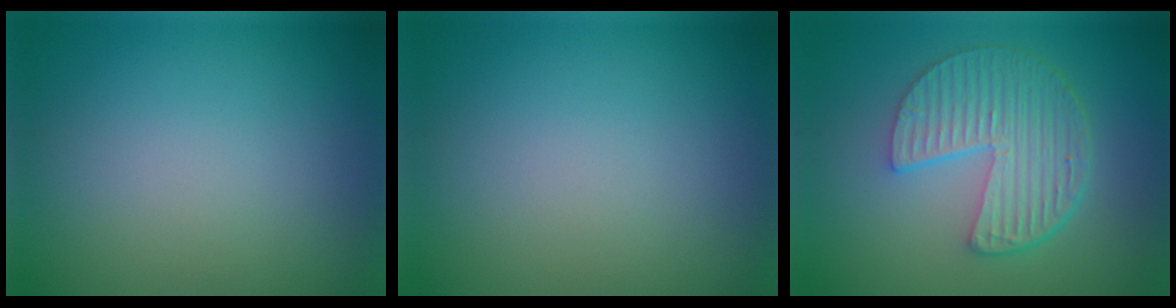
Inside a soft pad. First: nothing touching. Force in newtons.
{"total": 0.0}
{"total": 6.2, "press": 4.5, "slide": 4.2}